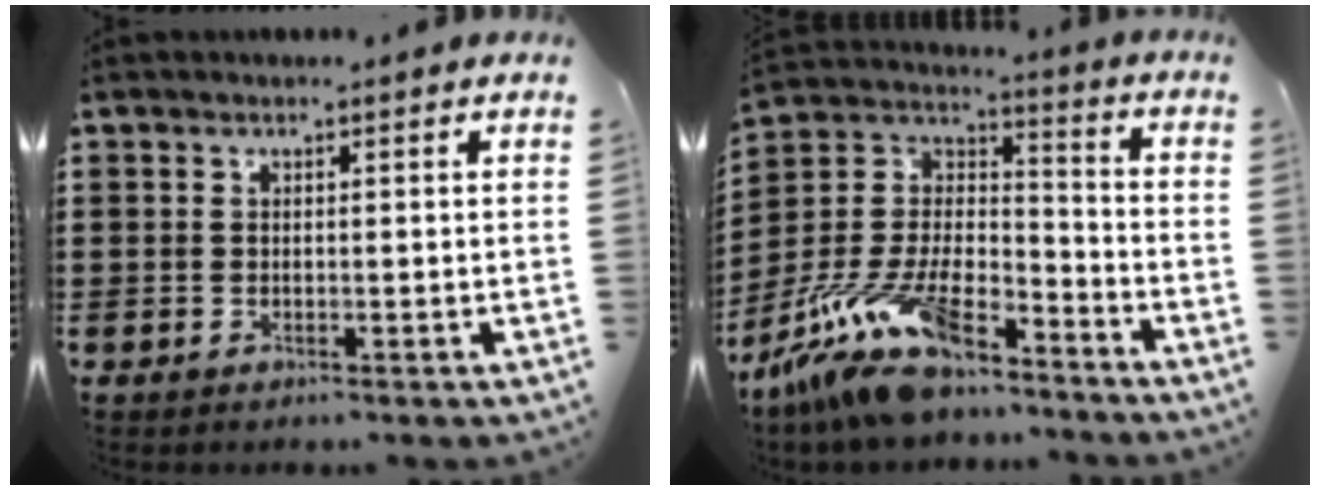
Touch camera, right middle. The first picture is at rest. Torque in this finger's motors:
{"motor_torque": [1.91, -0.23, 1.05, 0.21]}